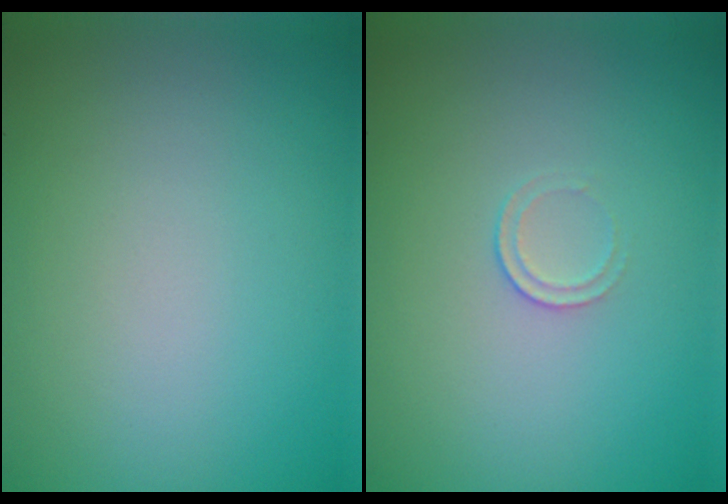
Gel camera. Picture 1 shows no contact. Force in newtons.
{"total": 0.7, "press": 0.3, "slide": 0.6}